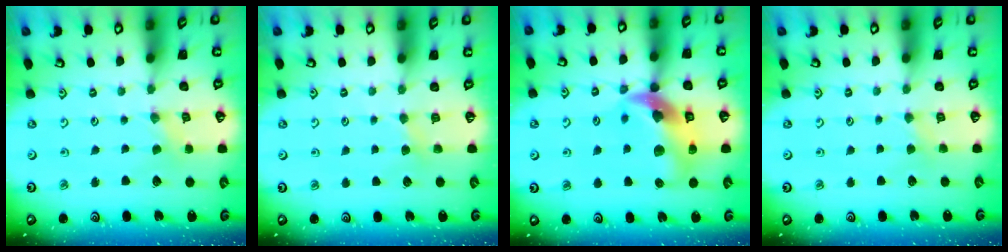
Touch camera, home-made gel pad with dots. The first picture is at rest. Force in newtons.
{"total": 3.0, "press": 3.0, "slide": 0.4}
{"total": 14.8, "press": 14.6, "slide": 2.4}
{"total": 2.5, "press": 2.4, "slide": 0.4}